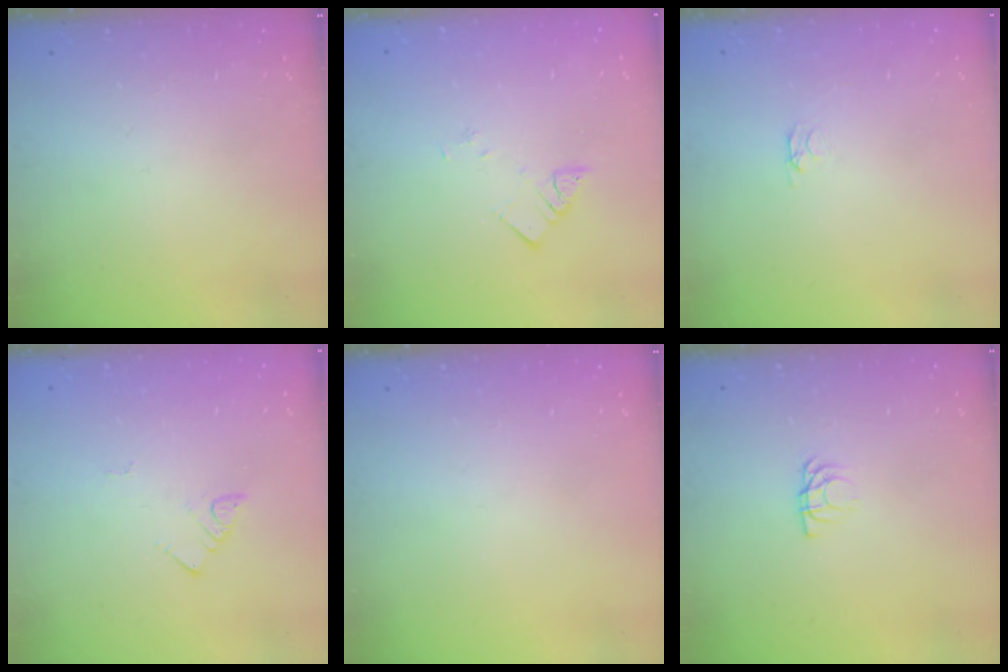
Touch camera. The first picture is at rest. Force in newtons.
{"total": 3.7, "press": 3.7, "slide": 0.1}
{"total": 2.1, "press": 2.0, "slide": 0.3}
{"total": 2.9, "press": 2.9, "slide": 0.3}
{"total": 0.0}
{"total": 4.1, "press": 4.1, "slide": 0.6}